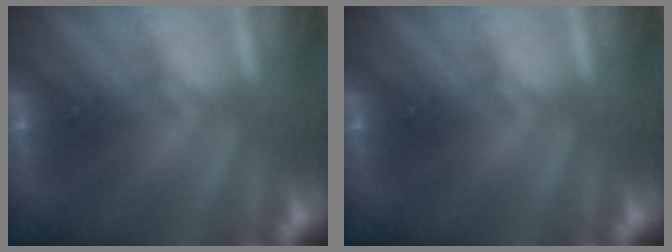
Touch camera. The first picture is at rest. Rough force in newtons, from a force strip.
{"total": 0.0}